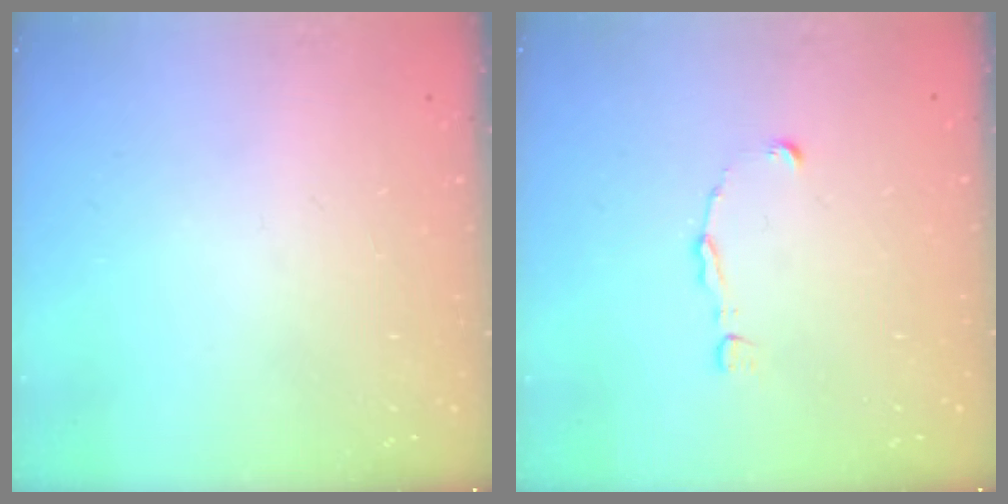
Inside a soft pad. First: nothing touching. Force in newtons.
{"total": 1.2, "press": 1.2, "slide": 0.1}